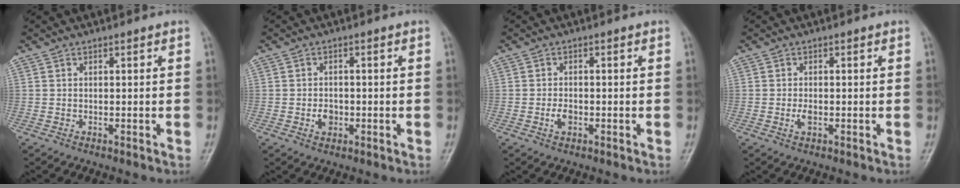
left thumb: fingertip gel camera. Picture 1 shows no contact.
{"total": 2.8, "force": [-0.9, 2.2, 1.5], "torque": [-0.014, 0.004, -0.015]}
{"total": 2.5, "force": [-0.9, 1.6, 1.7], "torque": [-0.026, 0.003, -0.018]}
{"total": 1.9, "force": [-0.5, 1.1, 1.5], "torque": [-0.027, -0.001, -0.012]}